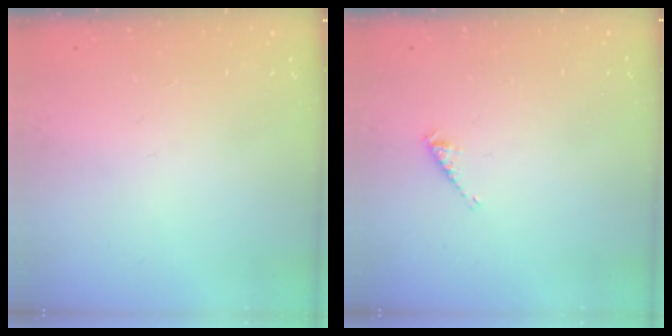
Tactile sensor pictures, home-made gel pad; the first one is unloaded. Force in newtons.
{"total": 2.9, "press": 2.9, "slide": 0.6}